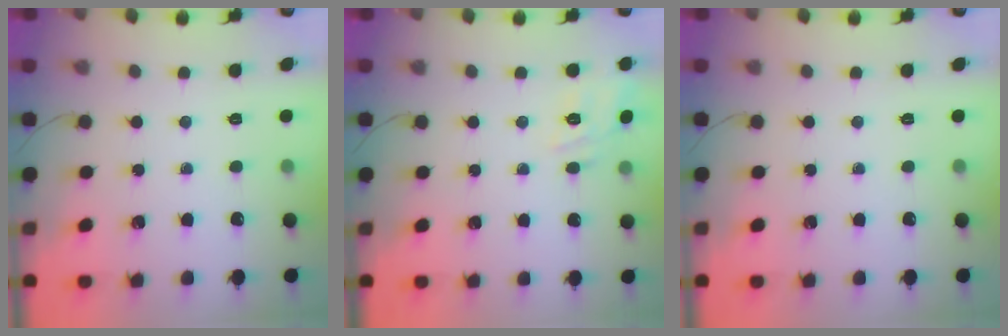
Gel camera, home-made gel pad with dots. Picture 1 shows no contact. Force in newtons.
{"total": 12.3, "press": 12.2, "slide": 1.1}
{"total": 0.0}